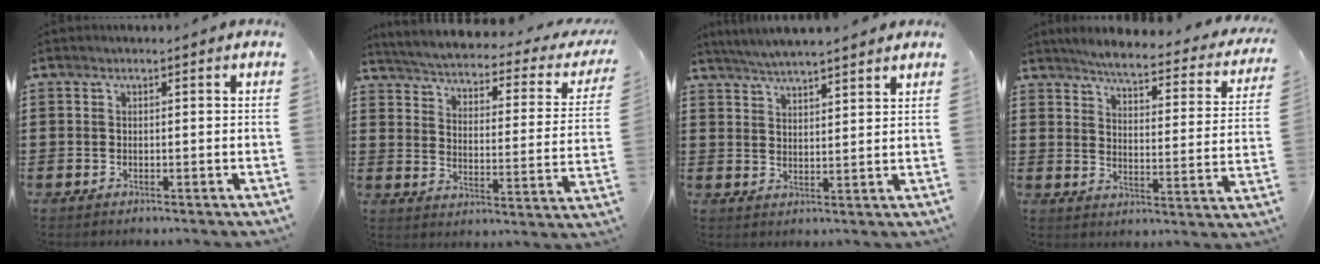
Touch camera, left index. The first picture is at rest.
{"total": 2.4, "force": [2.1, -0.2, 1.1], "torque": [-0.039, -0.028, 0.025]}
{"total": 4.1, "force": [4.0, -0.2, 1.1], "torque": [-0.034, -0.011, 0.071]}
{"total": 4.4, "force": [4.0, 0.0, 1.8], "torque": [-0.050, -0.034, 0.060]}